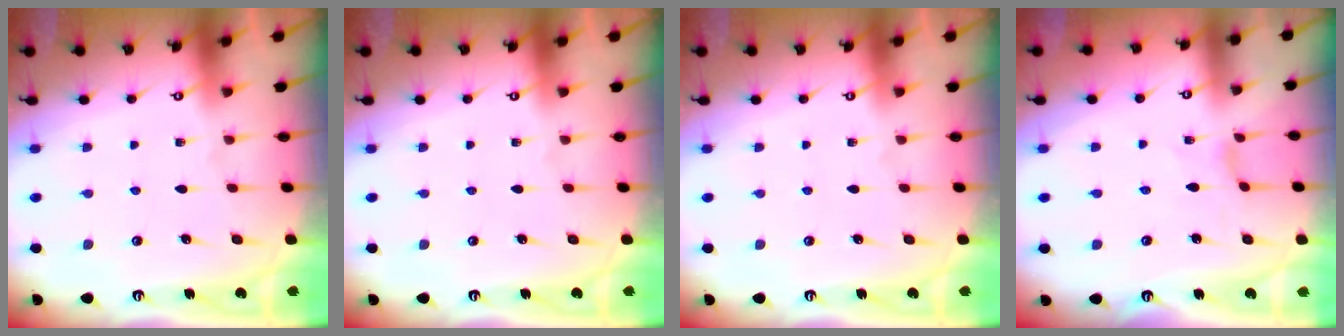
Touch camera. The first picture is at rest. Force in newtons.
{"total": 0.0}
{"total": 0.0}
{"total": 1.4, "press": 1.4, "slide": 0.3}